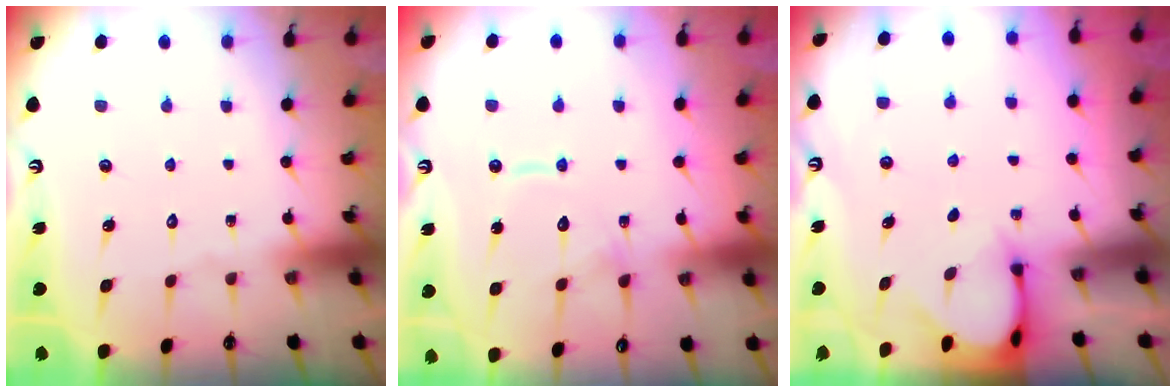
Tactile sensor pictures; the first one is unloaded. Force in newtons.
{"total": 11.7, "press": 11.6, "slide": 1.0}
{"total": 3.3, "press": 3.3, "slide": 0.3}